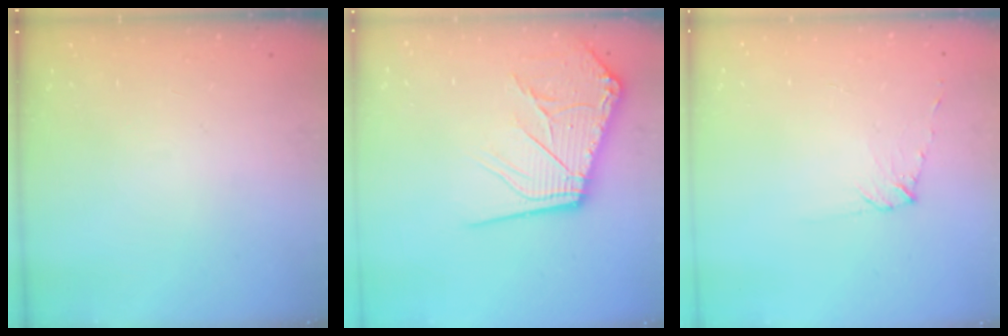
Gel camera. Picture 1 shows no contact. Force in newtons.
{"total": 14.8, "press": 14.7, "slide": 2.0}
{"total": 5.3, "press": 5.3, "slide": 0.6}